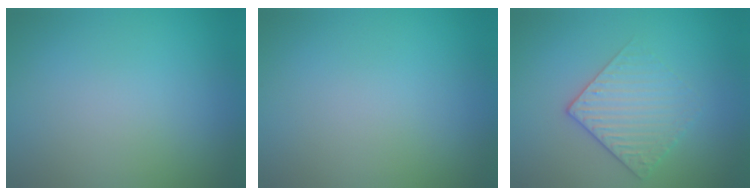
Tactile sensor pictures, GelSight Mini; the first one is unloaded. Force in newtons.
{"total": 0.0}
{"total": 3.0, "press": 2.7, "slide": 1.3}